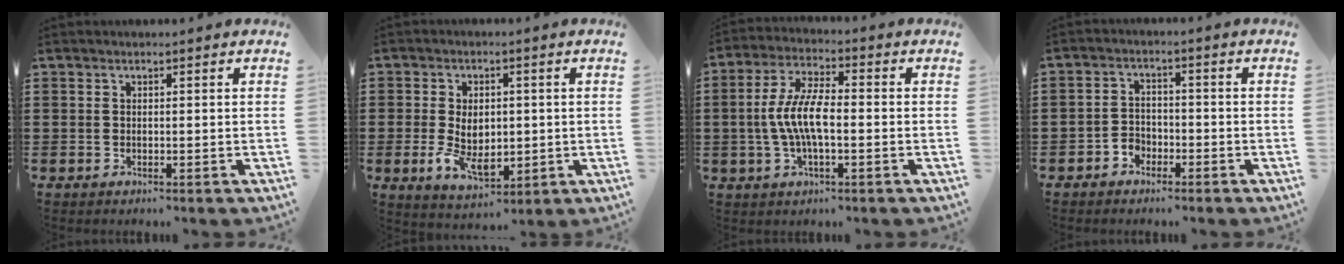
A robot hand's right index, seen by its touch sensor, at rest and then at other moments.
{"total": 6.3, "force": [-0.5, 3.9, 4.8], "torque": [-0.098, -0.001, -0.013]}
{"total": 8.0, "force": [-1.1, 2.6, 7.5], "torque": [-0.172, -0.010, -0.028]}
{"total": 2.6, "force": [-2.0, 1.6, 0.5], "torque": [-0.019, 0.003, -0.042]}